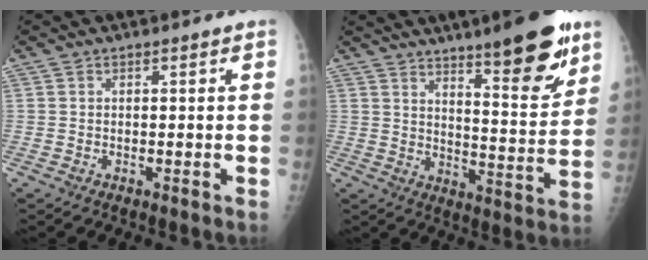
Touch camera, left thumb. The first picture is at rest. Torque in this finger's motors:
{"motor_torque": [0.34, 0.75, -0.03, -0.36, 0.13]}